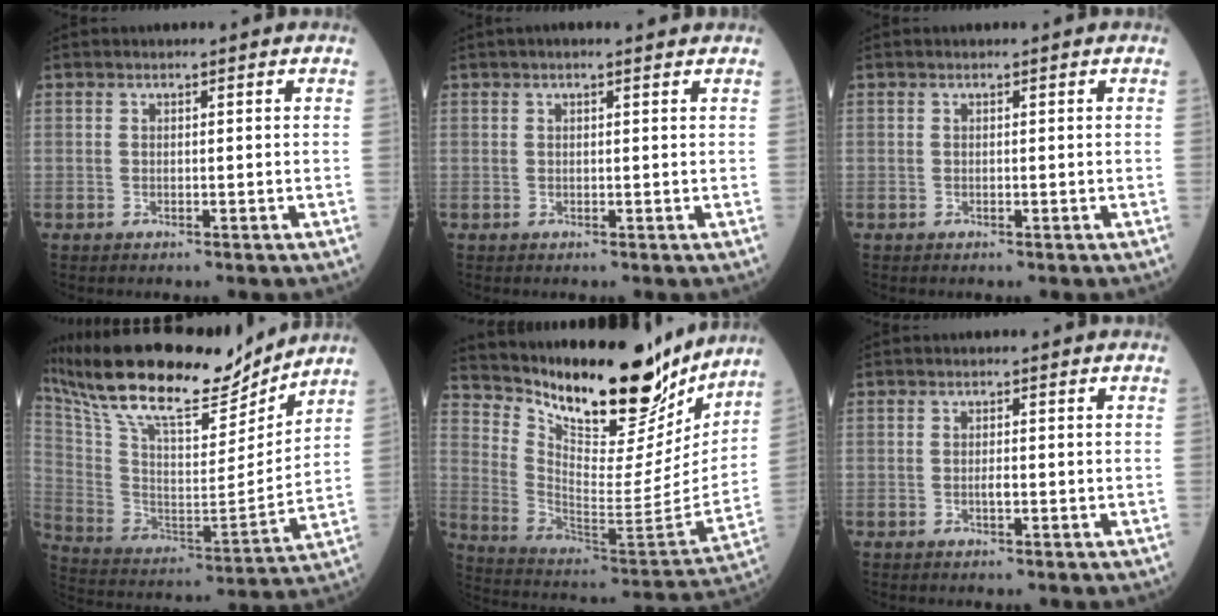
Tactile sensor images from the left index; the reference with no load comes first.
{"total": 2.1, "force": [1.6, 0.3, 1.3], "torque": [-0.023, 0.019, 0.022]}
{"total": 0.0}
{"total": 23.3, "force": [19.8, 5.1, 11.2], "torque": [-0.220, 0.002, 0.338]}
{"total": 23.3, "force": [19.9, 5.8, 10.7], "torque": [-0.186, -0.036, 0.305]}
{"total": 0.9, "force": [-0.2, 0.2, 0.9], "torque": [-0.019, 0.000, -0.004]}